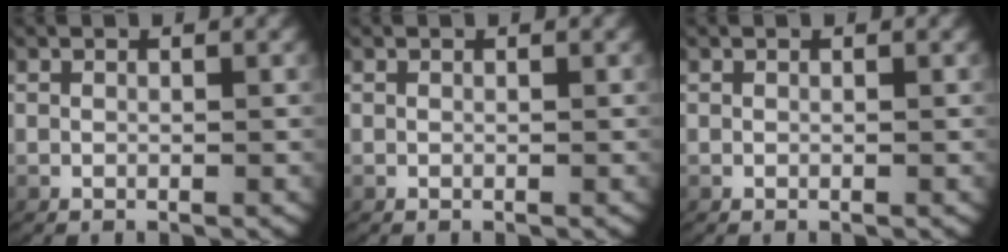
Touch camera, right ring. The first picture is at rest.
{"total": 0.0}
{"total": 0.0}